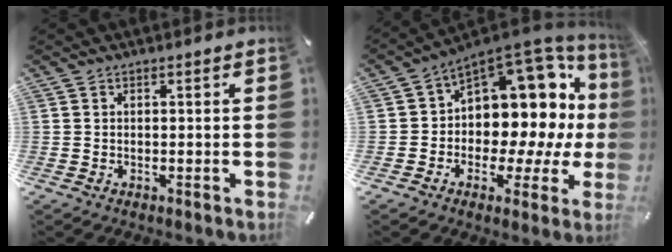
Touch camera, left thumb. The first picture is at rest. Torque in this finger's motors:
{"motor_torque": [2.28, 2.28, 0.65, -0.31, 0.17]}